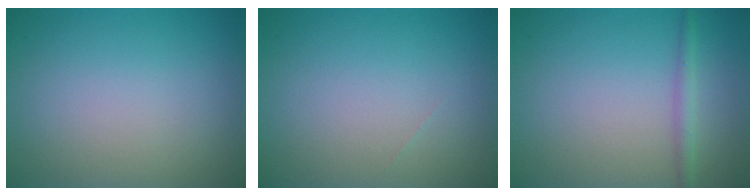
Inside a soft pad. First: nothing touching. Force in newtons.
{"total": 0.0}
{"total": 1.6, "press": 1.6, "slide": 0.1}